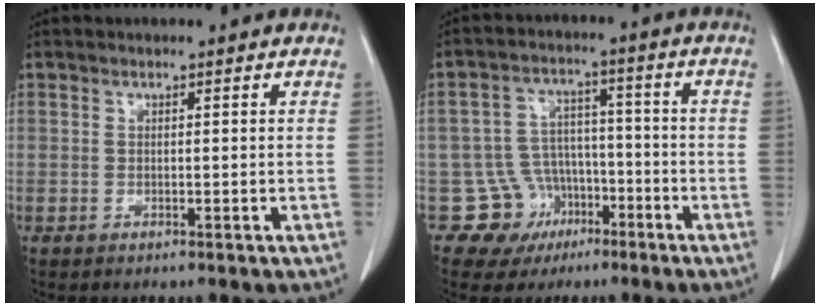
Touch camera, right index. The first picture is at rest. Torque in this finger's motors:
{"motor_torque": [-0.26, 0.07, -0.68, -0.21]}